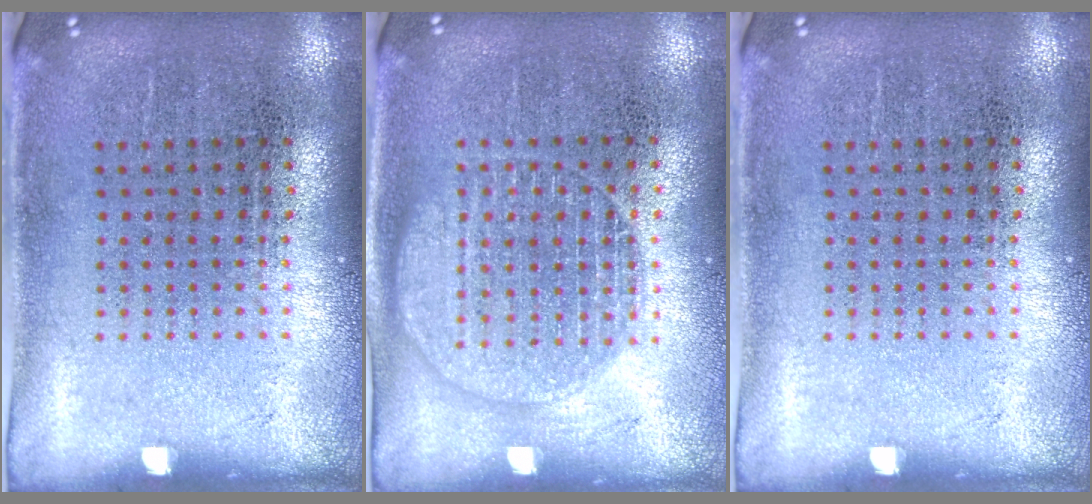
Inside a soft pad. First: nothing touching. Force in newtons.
{"total": 1.3, "press": 1.3, "slide": 0.1}
{"total": 0.0}